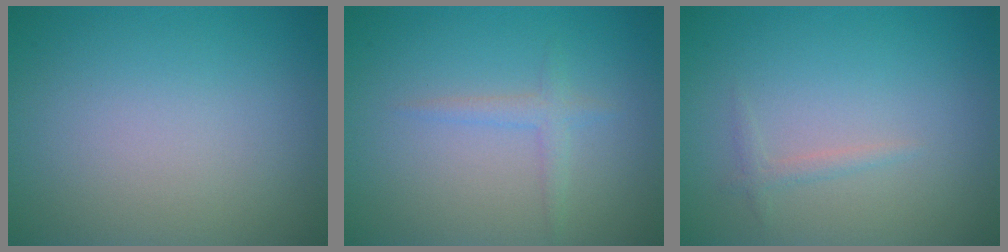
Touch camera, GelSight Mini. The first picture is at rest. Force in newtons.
{"total": 1.4, "press": 1.4, "slide": 0.1}
{"total": 0.9, "press": 0.9, "slide": 0.1}